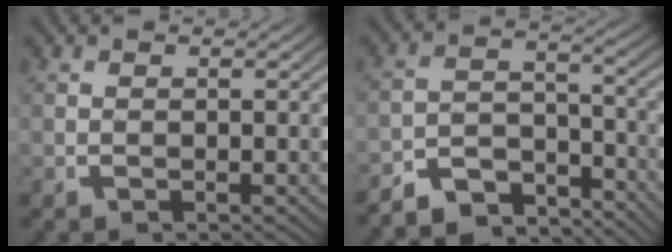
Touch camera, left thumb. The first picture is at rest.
{"total": 7.9, "force": [-5.9, 4.1, 3.2], "torque": [-0.049, -0.030, -0.095]}